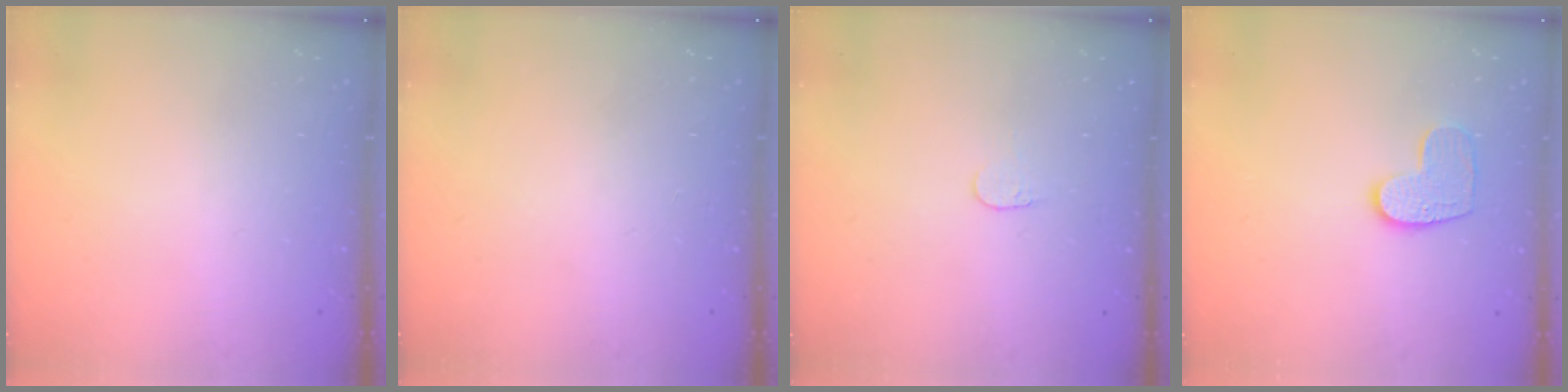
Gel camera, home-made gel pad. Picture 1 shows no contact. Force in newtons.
{"total": 0.0}
{"total": 3.8, "press": 3.8, "slide": 0.3}
{"total": 8.9, "press": 8.9, "slide": 0.5}